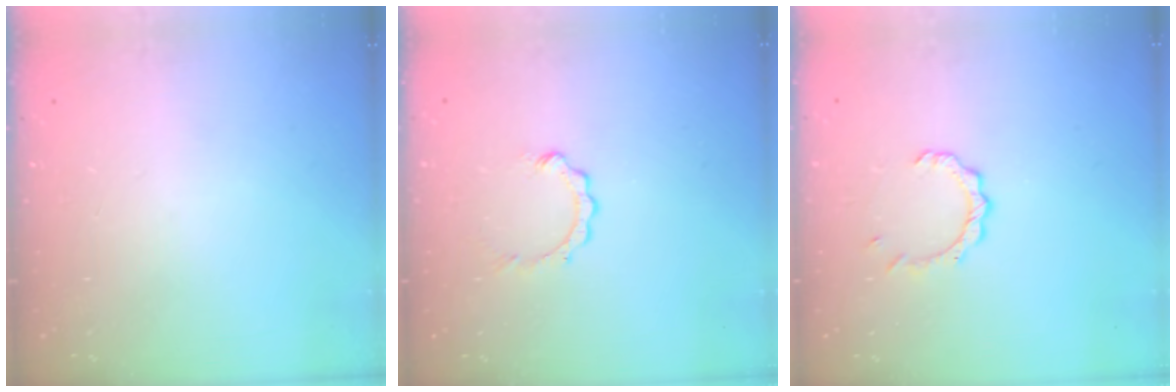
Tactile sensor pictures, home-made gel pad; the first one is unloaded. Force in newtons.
{"total": 2.4, "press": 2.4, "slide": 0.3}
{"total": 4.1, "press": 4.1, "slide": 0.5}